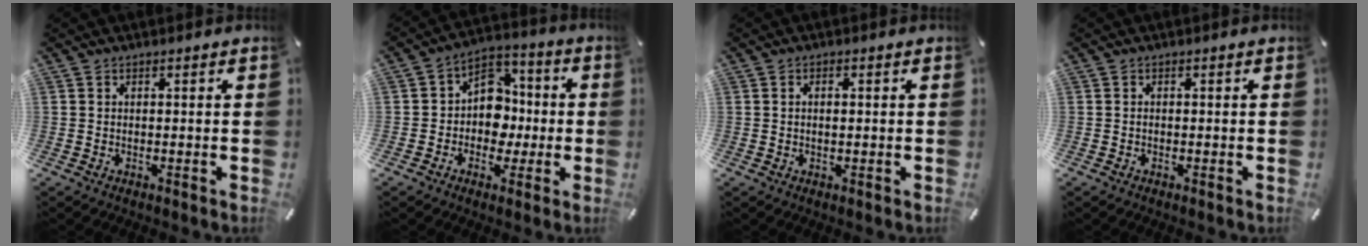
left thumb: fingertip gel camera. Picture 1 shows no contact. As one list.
[{"total": 10.6, "force": [-1.8, 9.3, 4.7], "torque": [-0.067, 0.023, -0.025]}, {"total": 1.3, "force": [0.0, 0.6, 1.1], "torque": [-0.022, 0.003, -0.002]}, {"total": 0.6, "force": [-0.4, 0.3, 0.3], "torque": [-0.007, 0.000, -0.007]}]